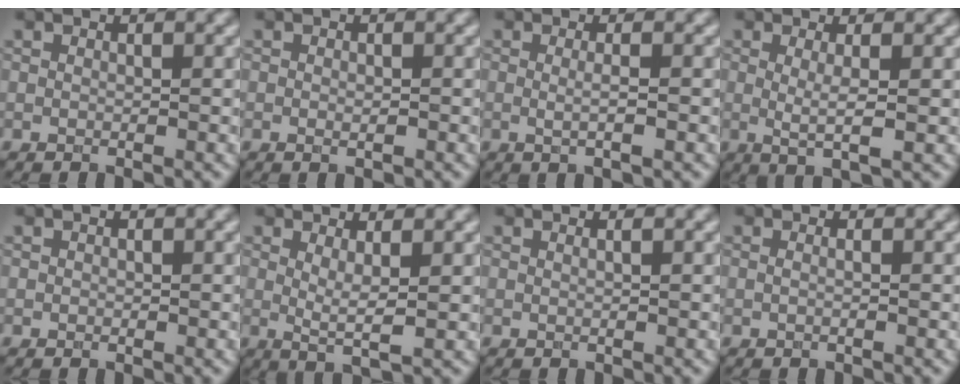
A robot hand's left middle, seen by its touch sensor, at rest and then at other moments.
{"total": 0.8, "force": [-0.2, 0.3, 0.7], "torque": [-0.011, -0.001, -0.002]}
{"total": 2.2, "force": [-0.1, 0.5, 2.1], "torque": [-0.035, -0.007, -0.007]}
{"total": 2.7, "force": [0.2, 0.5, 2.6], "torque": [-0.049, -0.011, 0.003]}
{"total": 0.0}
{"total": 2.6, "force": [0.6, 0.5, 2.5], "torque": [-0.043, -0.013, 0.012]}
{"total": 0.6, "force": [0.2, 0.2, 0.5], "torque": [-0.008, -0.001, -0.003]}
{"total": 0.9, "force": [0.1, 0.3, 0.8], "torque": [-0.008, -0.013, -0.007]}